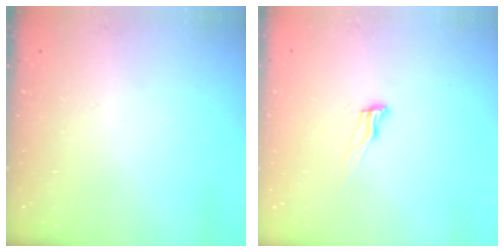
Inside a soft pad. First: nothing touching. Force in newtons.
{"total": 8.0, "press": 7.7, "slide": 2.0}